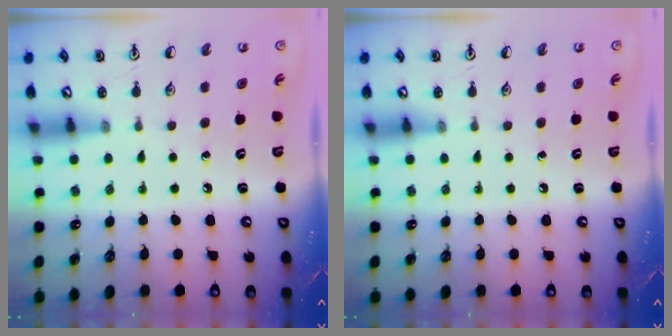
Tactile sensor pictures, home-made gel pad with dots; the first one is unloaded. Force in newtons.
{"total": 0.0}